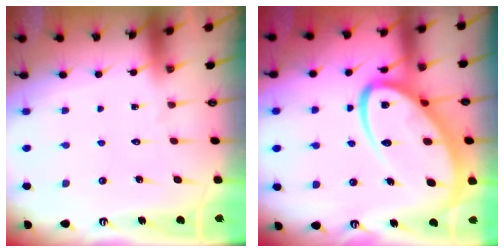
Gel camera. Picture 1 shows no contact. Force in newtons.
{"total": 19.4, "press": 19.4, "slide": 1.7}